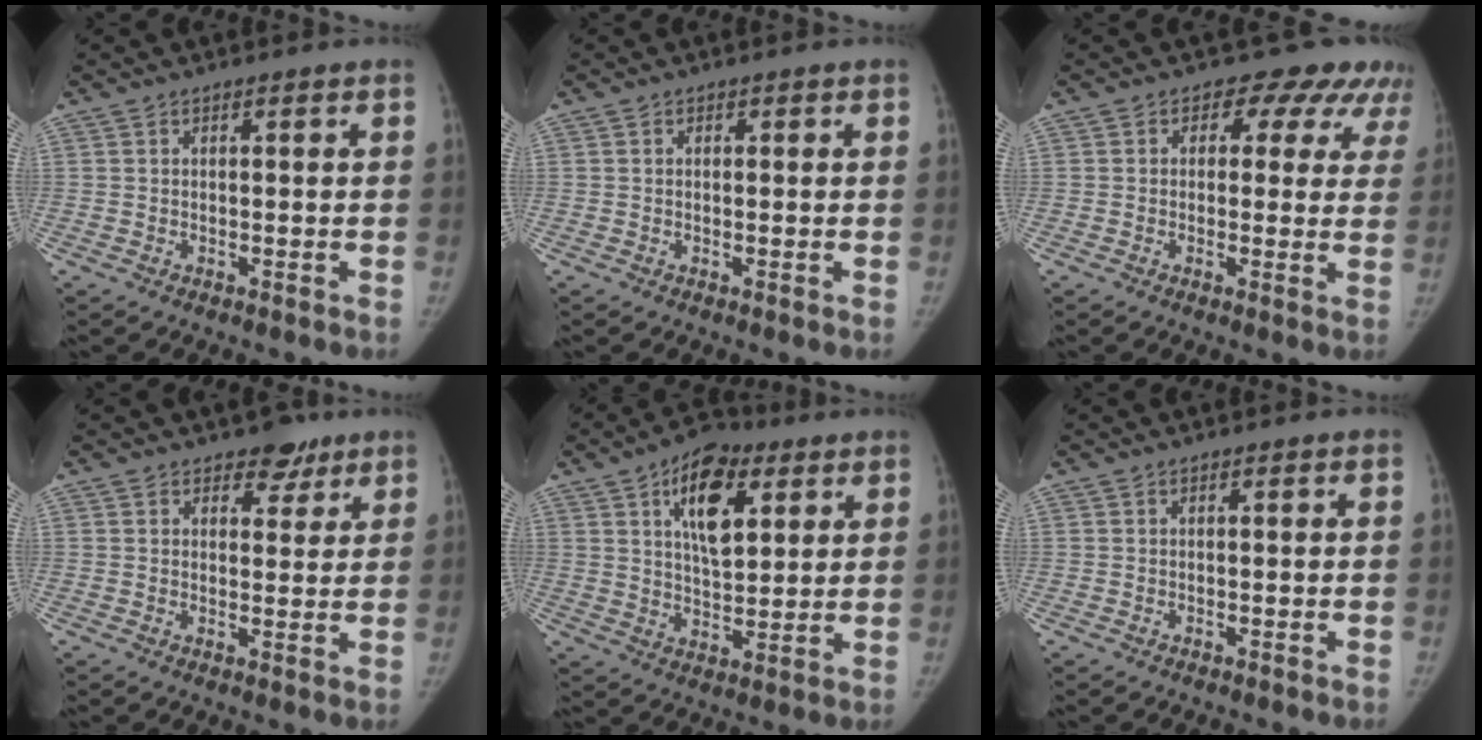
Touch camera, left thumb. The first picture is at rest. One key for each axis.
{"total": 0.7, "fx": 0.0, "fy": 0.6, "fz": 0.2, "tx": 0.003, "ty": 0.002, "tz": -0.002}
{"total": 9.6, "fx": 5.3, "fy": 6.8, "fz": 4.4, "tx": 0.010, "ty": -0.006, "tz": 0.043}
{"total": 4.5, "fx": 3.1, "fy": 3.0, "fz": 1.3, "tx": 0.020, "ty": -0.014, "tz": 0.040}
{"total": 13.2, "fx": 5.4, "fy": 7.1, "fz": 9.6, "tx": -0.120, "ty": -0.015, "tz": 0.085}
{"total": 0.0}